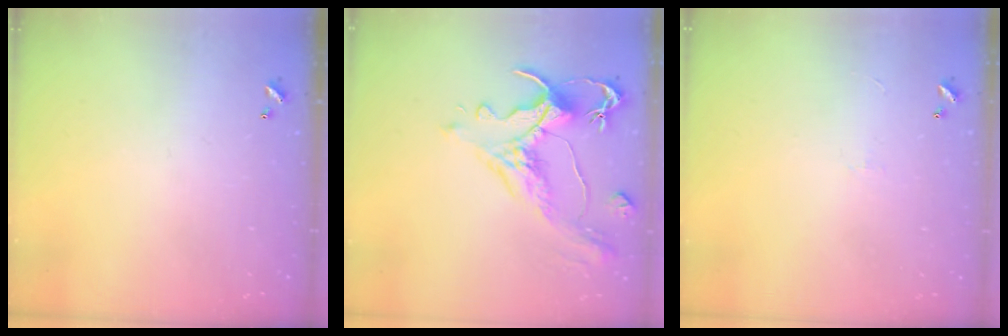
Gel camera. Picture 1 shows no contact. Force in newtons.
{"total": 1.5, "press": 0.1, "slide": 1.5}
{"total": 0.7, "press": 0.3, "slide": 0.7}